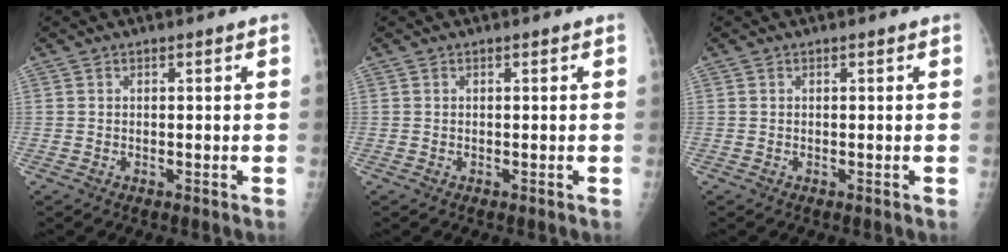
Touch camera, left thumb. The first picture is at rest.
{"total": 0.0}
{"total": 0.0}